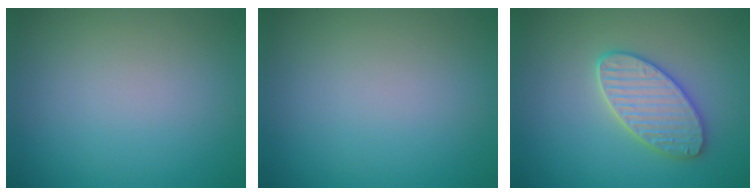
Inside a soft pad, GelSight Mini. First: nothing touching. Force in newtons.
{"total": 0.0}
{"total": 4.0, "press": 3.9, "slide": 0.9}